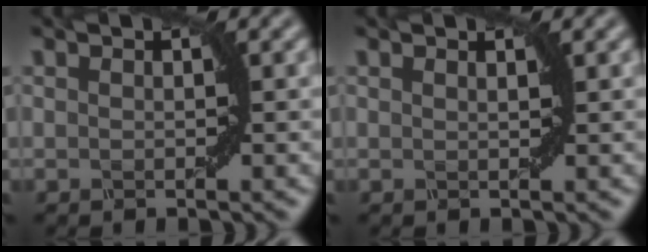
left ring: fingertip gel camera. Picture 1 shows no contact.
{"total": 0.6, "force": [0.5, 0.1, 0.2], "torque": [-0.003, -0.002, 0.004]}